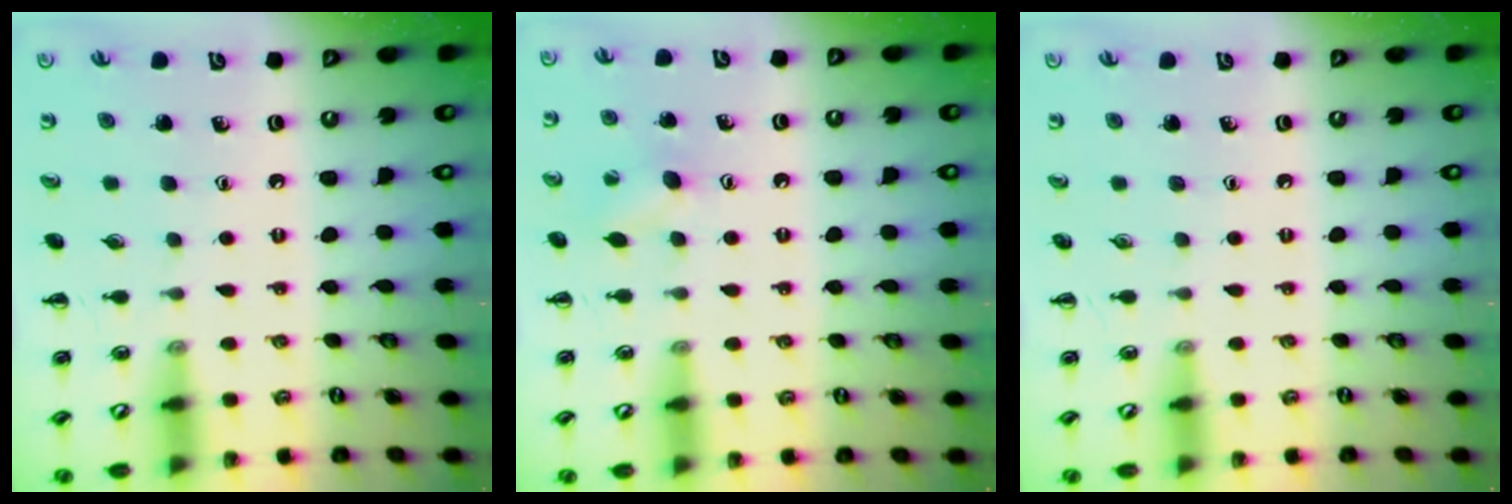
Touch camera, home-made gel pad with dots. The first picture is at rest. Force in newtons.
{"total": 6.2, "press": 6.0, "slide": 1.5}
{"total": 0.0}